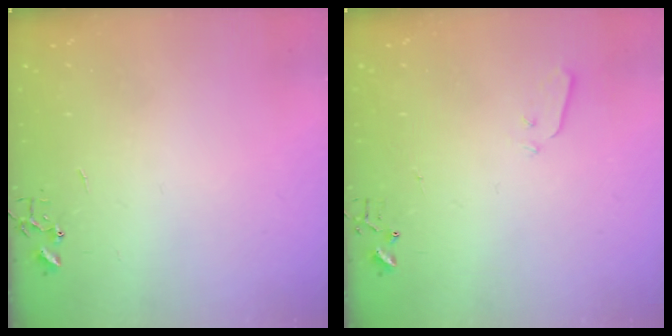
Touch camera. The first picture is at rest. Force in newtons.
{"total": 3.1, "press": 3.0, "slide": 0.7}